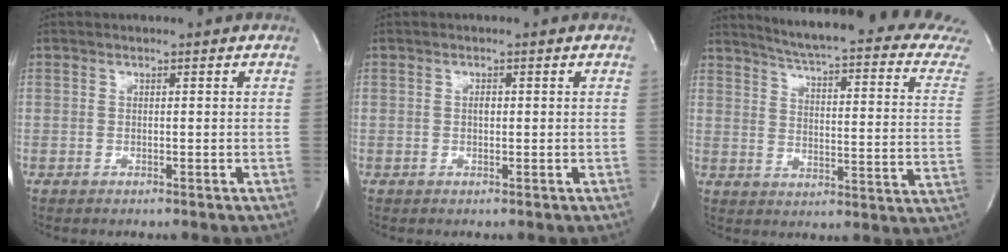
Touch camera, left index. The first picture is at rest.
{"total": 0.9, "force": [0.0, 0.5, 0.7], "torque": [-0.017, 0.000, -0.001]}
{"total": 24.2, "force": [21.7, 0.8, 10.7], "torque": [-0.151, -0.086, 0.250]}